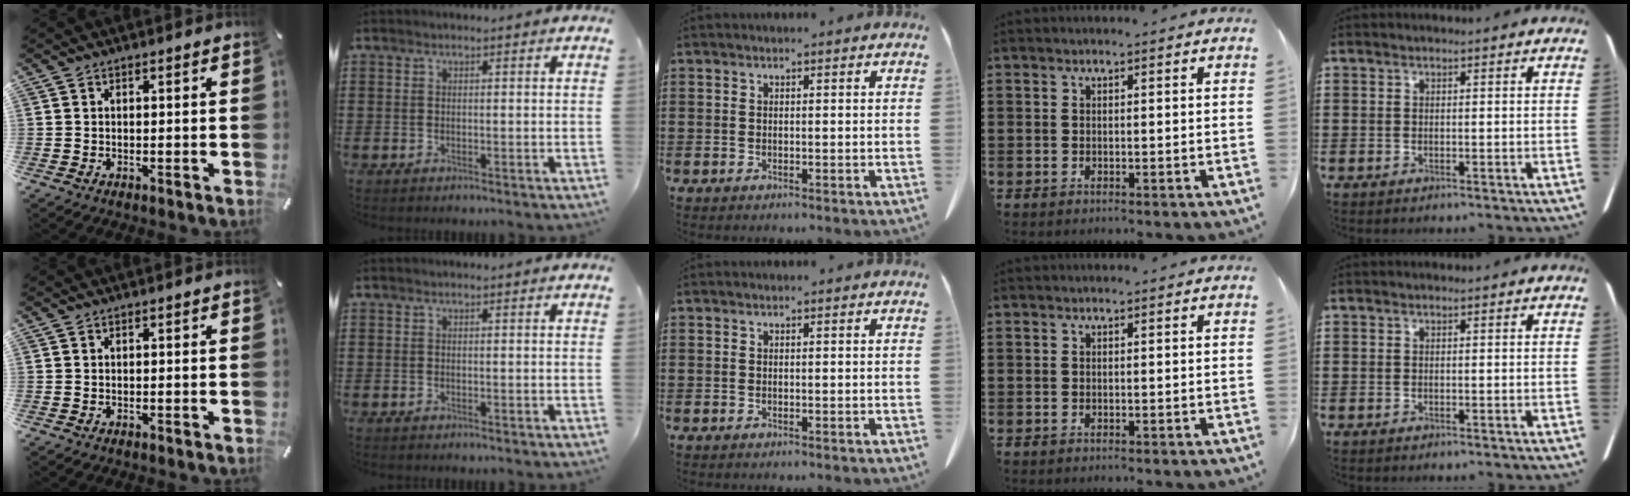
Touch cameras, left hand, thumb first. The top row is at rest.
{}